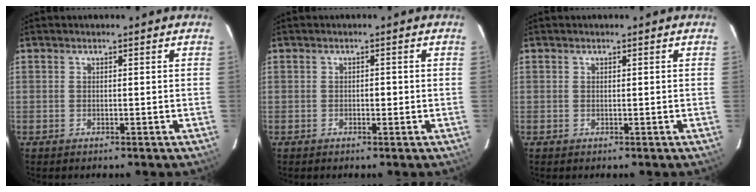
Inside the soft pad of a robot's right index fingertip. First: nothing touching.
{"total": 1.0, "force": [-0.2, 0.5, 0.8], "torque": [-0.012, 0.002, -0.003]}
{"total": 0.0}